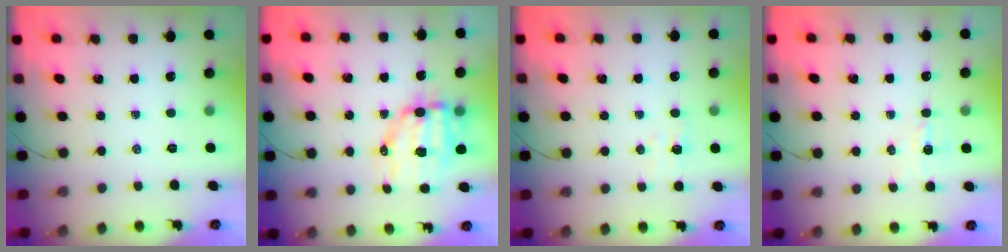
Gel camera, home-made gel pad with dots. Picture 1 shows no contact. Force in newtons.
{"total": 10.6, "press": 10.3, "slide": 2.3}
{"total": 3.0, "press": 2.9, "slide": 0.7}
{"total": 3.4, "press": 3.3, "slide": 1.1}